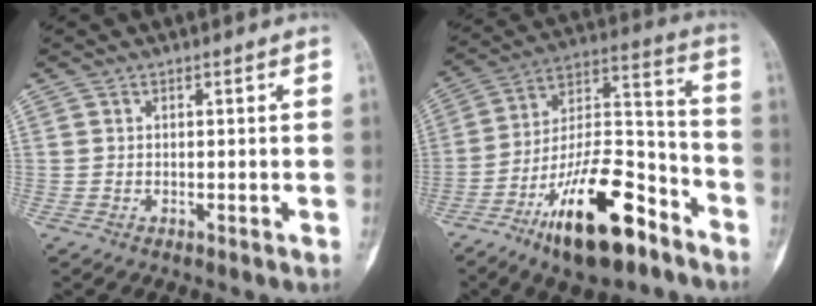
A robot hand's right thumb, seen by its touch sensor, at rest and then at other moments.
{"total": 22.1, "force": [-13.0, 8.6, 15.7], "torque": [-0.268, 0.087, -0.221]}